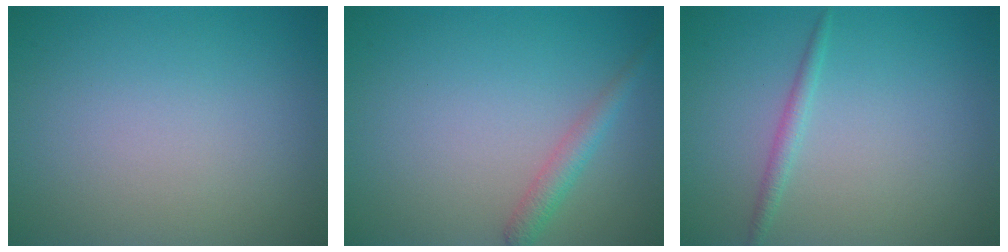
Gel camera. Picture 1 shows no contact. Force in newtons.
{"total": 1.9, "press": 1.9, "slide": 0.1}
{"total": 1.2, "press": 1.2, "slide": 0.1}